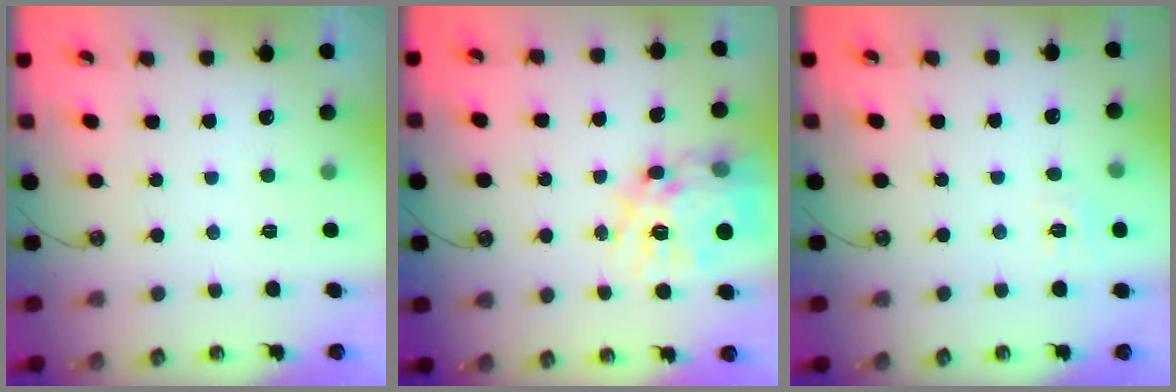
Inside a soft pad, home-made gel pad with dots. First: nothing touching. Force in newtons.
{"total": 18.5, "press": 18.5, "slide": 1.5}
{"total": 6.0, "press": 5.9, "slide": 0.5}